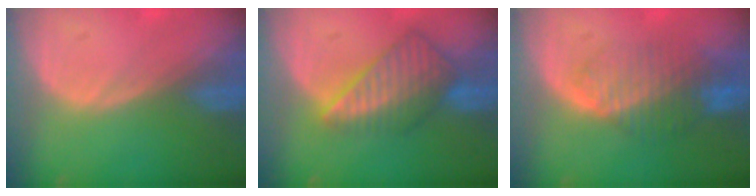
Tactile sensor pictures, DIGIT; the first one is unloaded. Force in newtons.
{"total": 8.7, "press": 7.6, "slide": 4.3}
{"total": 8.4, "press": 7.2, "slide": 4.2}